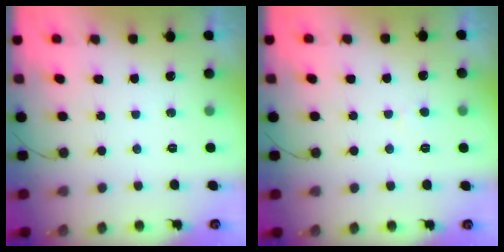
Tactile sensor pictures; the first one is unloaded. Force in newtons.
{"total": 2.6, "press": 2.6, "slide": 0.2}